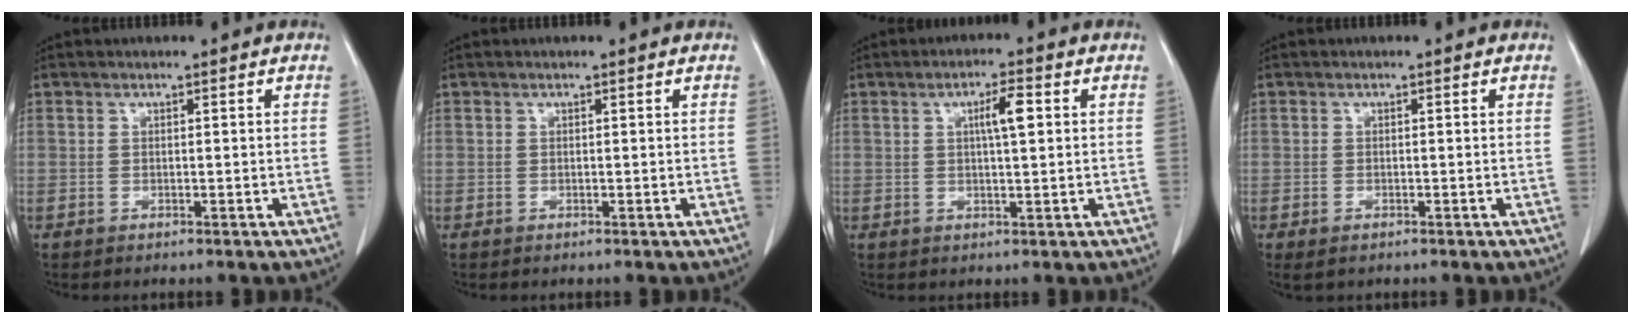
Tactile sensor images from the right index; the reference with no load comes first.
{"total": 0.0}
{"total": 4.2, "force": [1.0, 0.6, 4.0], "torque": [-0.069, 0.004, 0.016]}
{"total": 1.4, "force": [-0.8, 0.7, 1.0], "torque": [-0.019, -0.003, -0.006]}